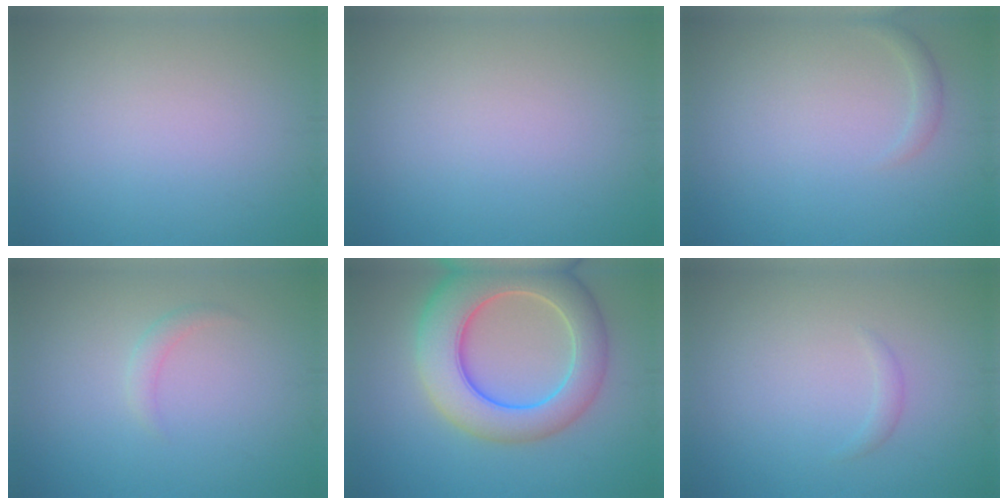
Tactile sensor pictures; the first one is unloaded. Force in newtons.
{"total": 0.0}
{"total": 1.0, "press": 1.0, "slide": 0.0}
{"total": 1.1, "press": 1.1, "slide": 0.1}
{"total": 9.6, "press": 9.5, "slide": 0.5}
{"total": 0.7, "press": 0.7, "slide": 0.1}